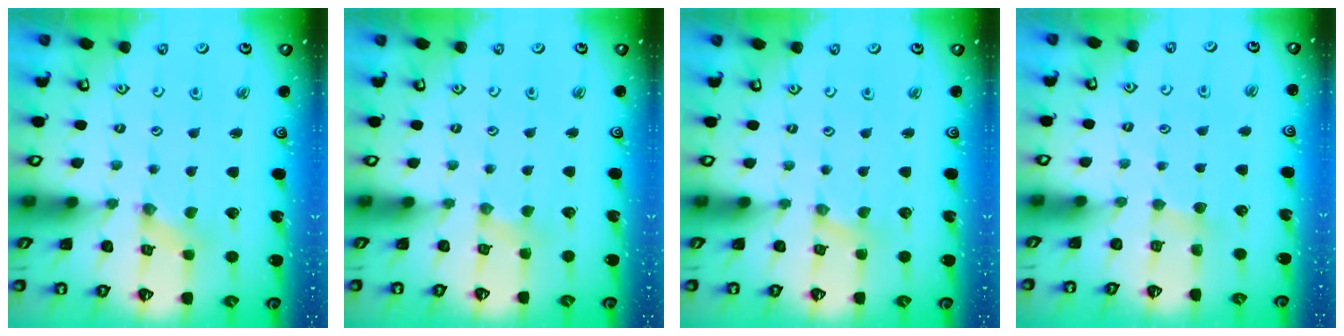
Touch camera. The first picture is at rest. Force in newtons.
{"total": 2.1, "press": 2.1, "slide": 0.3}
{"total": 0.8, "press": 0.8, "slide": 0.1}
{"total": 2.9, "press": 2.9, "slide": 0.3}